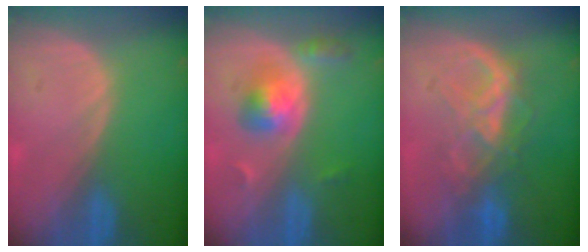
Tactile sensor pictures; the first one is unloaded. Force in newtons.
{"total": 5.1, "press": 4.9, "slide": 1.4}
{"total": 6.6, "press": 6.6, "slide": 0.4}